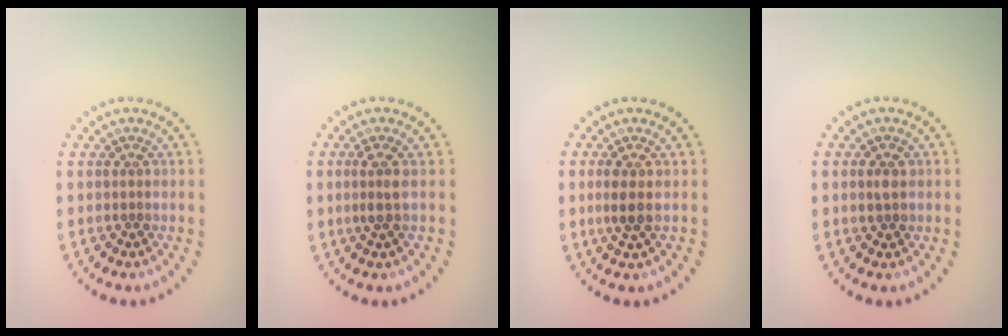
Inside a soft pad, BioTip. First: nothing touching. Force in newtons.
{"total": 1.5, "press": 1.2, "slide": 0.9}
{"total": 1.9, "press": 1.8, "slide": 0.7}
{"total": 1.5, "press": 1.5, "slide": 0.1}